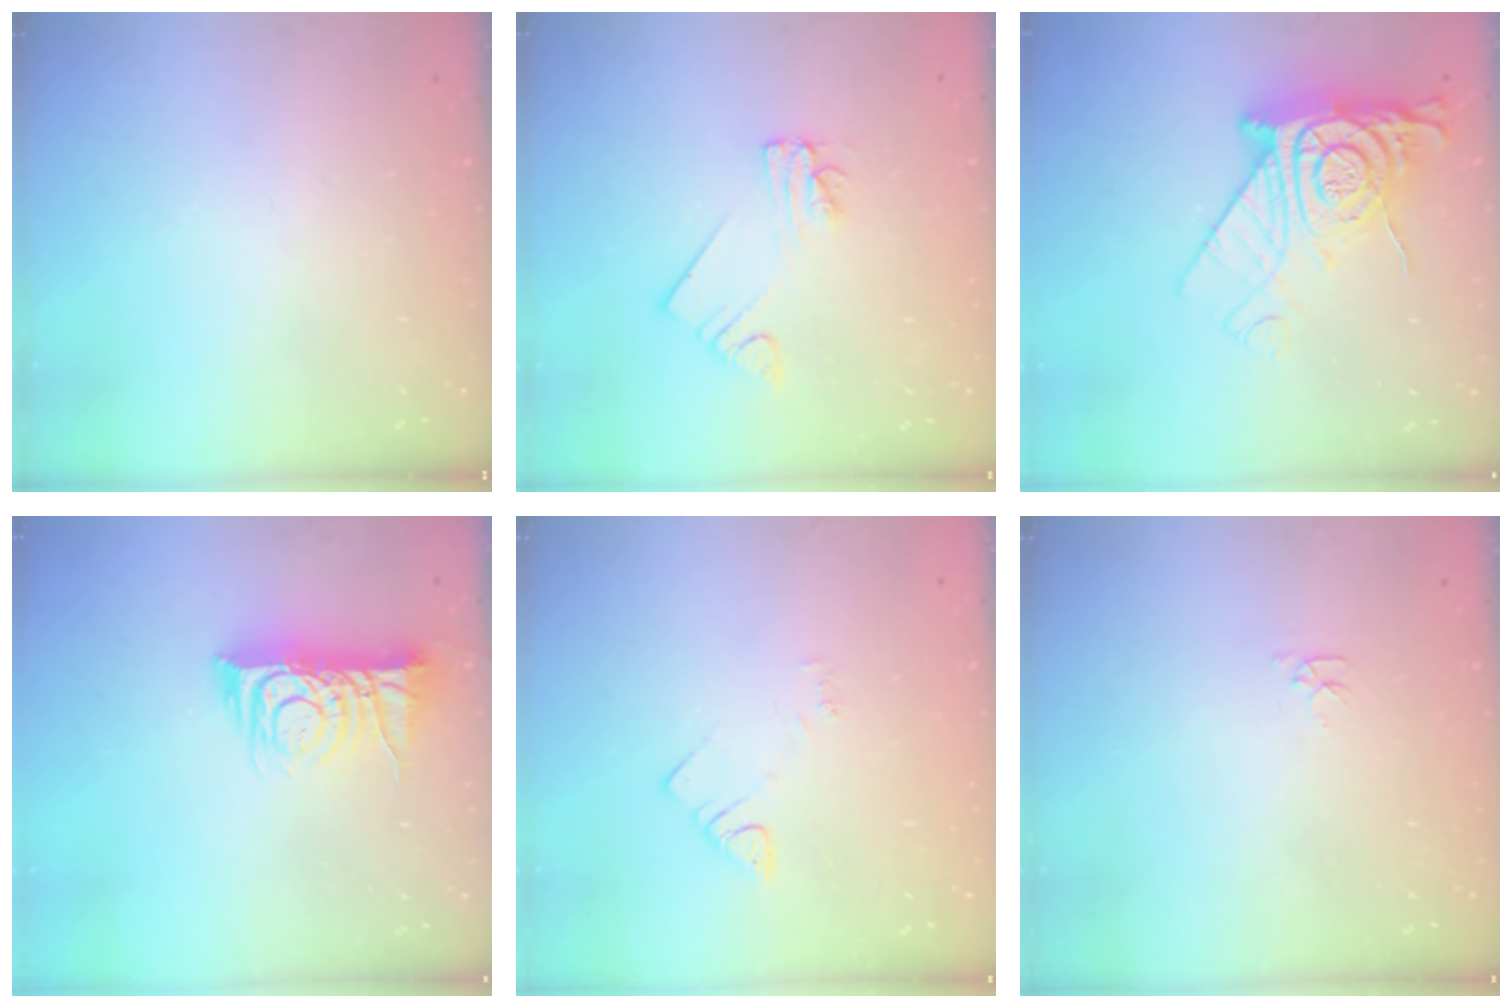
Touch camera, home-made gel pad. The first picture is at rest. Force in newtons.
{"total": 2.2, "press": 2.2, "slide": 0.1}
{"total": 16.0, "press": 15.9, "slide": 1.4}
{"total": 10.8, "press": 10.8, "slide": 0.7}
{"total": 3.0, "press": 3.0, "slide": 0.6}
{"total": 2.8, "press": 2.7, "slide": 0.4}